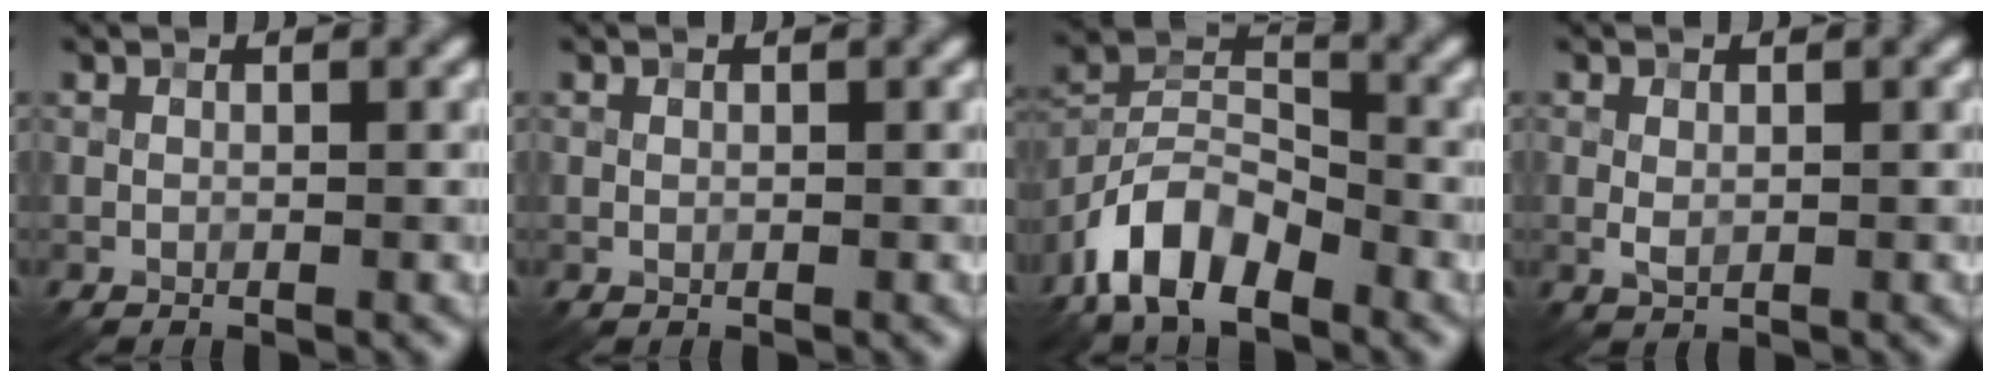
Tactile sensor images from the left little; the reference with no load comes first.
{"total": 0.0}
{"total": 8.0, "force": [-5.2, 3.8, 4.8], "torque": [-0.082, 0.006, -0.110]}
{"total": 1.3, "force": [0.0, 0.8, 1.0], "torque": [-0.022, -0.001, 0.002]}